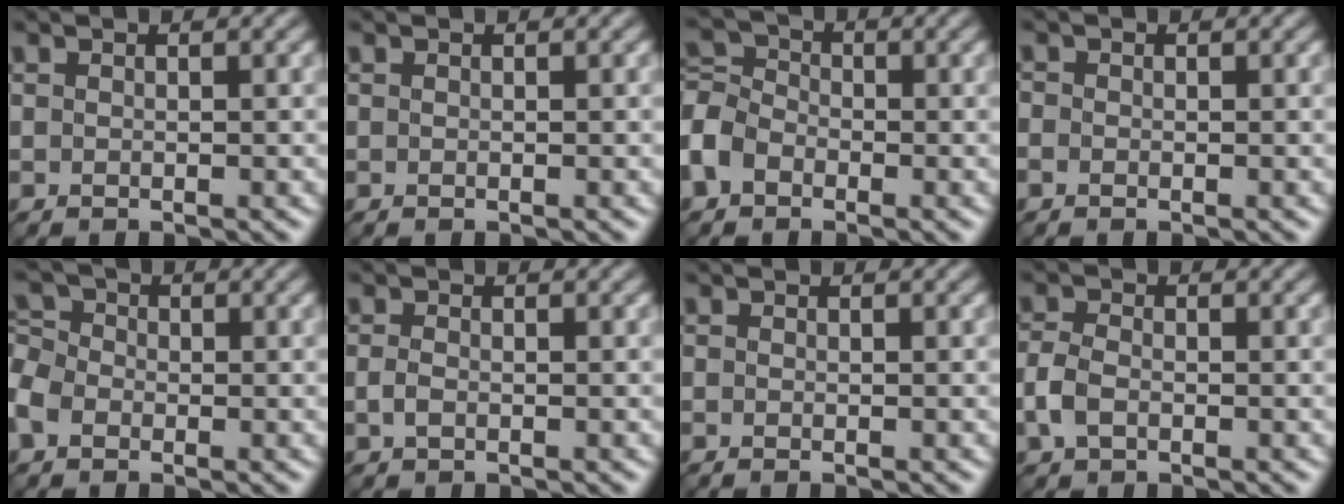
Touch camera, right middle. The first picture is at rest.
{"total": 0.0}
{"total": 4.7, "force": [-2.1, 3.5, 2.3], "torque": [-0.055, 0.009, -0.060]}
{"total": 0.7, "force": [-0.3, 0.6, 0.3], "torque": [-0.006, -0.002, -0.007]}
{"total": 4.5, "force": [-1.4, 3.5, 2.5], "torque": [-0.071, 0.002, -0.035]}
{"total": 1.0, "force": [-0.4, 0.6, 0.7], "torque": [-0.021, -0.002, -0.010]}
{"total": 0.0}
{"total": 2.5, "force": [-1.0, 1.6, 1.7], "torque": [-0.039, 0.001, -0.025]}